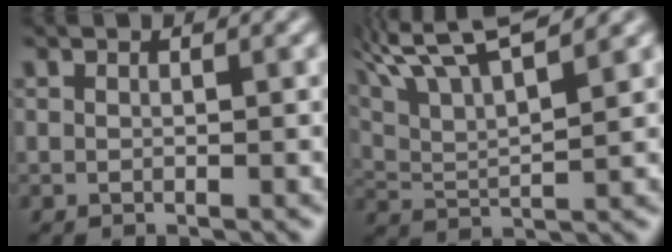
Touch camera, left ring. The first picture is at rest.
{"total": 8.7, "force": [6.4, 2.0, 5.6], "torque": [-0.127, 0.032, 0.101]}